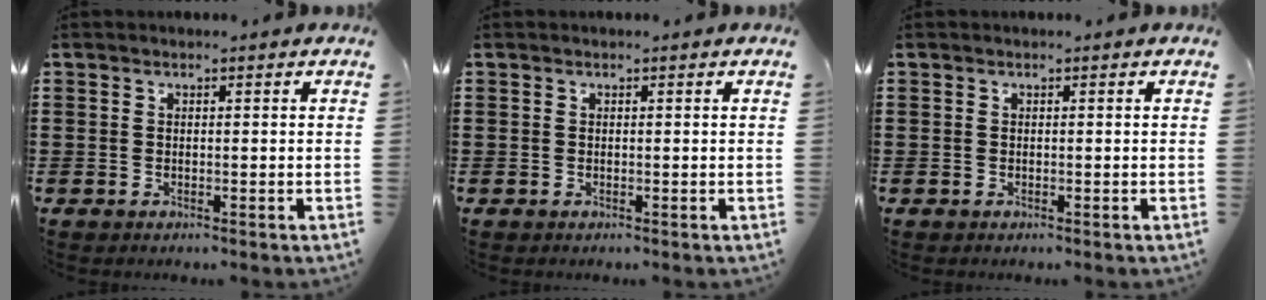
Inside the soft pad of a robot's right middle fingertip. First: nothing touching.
{"total": 0.0}
{"total": 0.0}